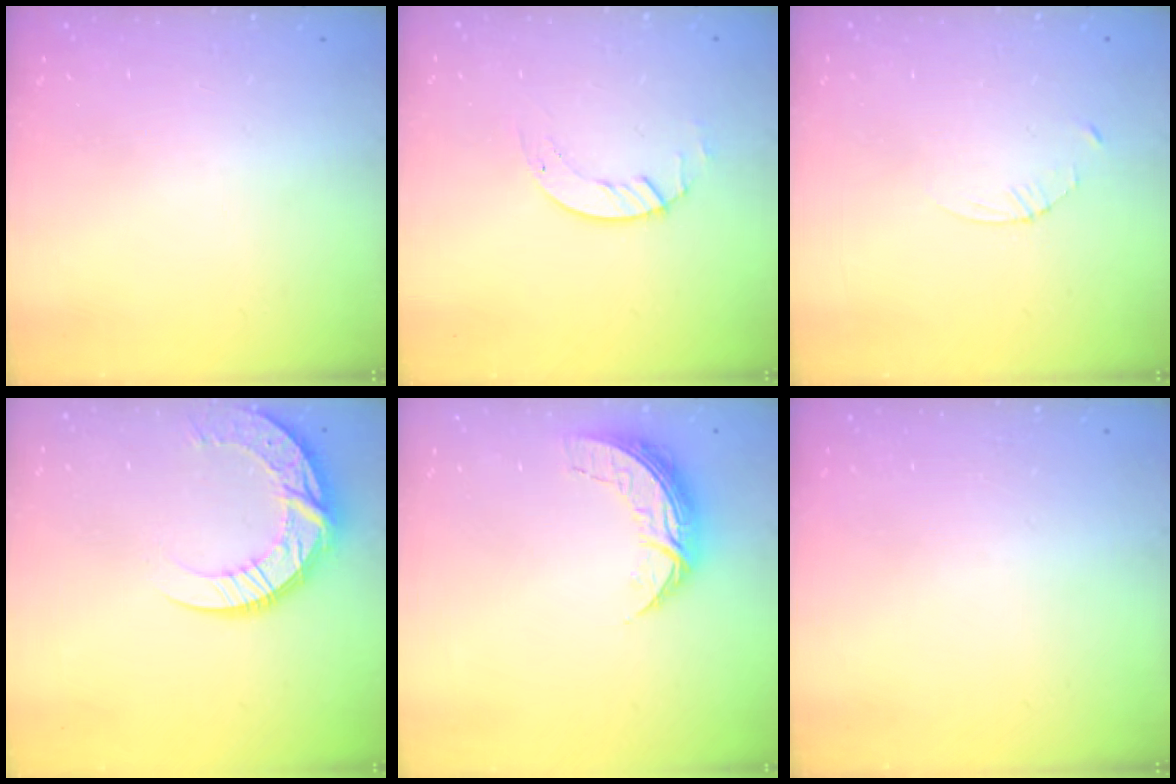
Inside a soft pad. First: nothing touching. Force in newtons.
{"total": 2.0, "press": 2.0, "slide": 0.2}
{"total": 2.3, "press": 2.3, "slide": 0.3}
{"total": 13.9, "press": 13.8, "slide": 1.4}
{"total": 8.8, "press": 8.8, "slide": 0.6}
{"total": 0.0}